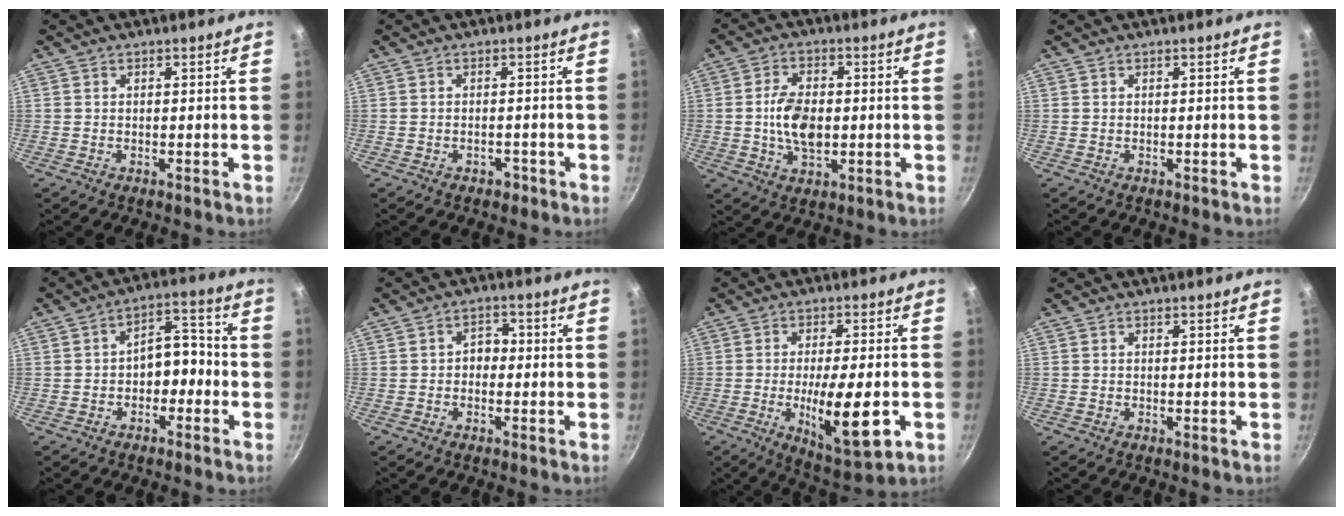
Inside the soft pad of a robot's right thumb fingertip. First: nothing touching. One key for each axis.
{"total": 1.5, "fx": -1.0, "fy": 1.0, "fz": 0.5, "tx": -0.003, "ty": 0.008, "tz": -0.014}
{"total": 8.8, "fx": -0.4, "fy": 5.2, "fz": 7.2, "tx": -0.121, "ty": 0.002, "tz": -0.006}
{"total": 0.0}
{"total": 8.1, "fx": -1.7, "fy": 5.3, "fz": 5.9, "tx": -0.054, "ty": 0.039, "tz": -0.039}
{"total": 3.2, "fx": -0.4, "fy": 2.5, "fz": 2.0, "tx": -0.010, "ty": 0.015, "tz": -0.016}
{"total": 14.3, "fx": -3.6, "fy": 4.5, "fz": 13.1, "tx": -0.204, "ty": -0.012, "tz": -0.049}
{"total": 0.0}